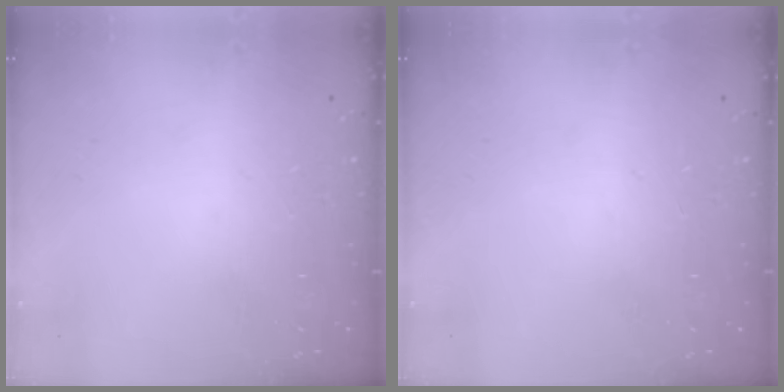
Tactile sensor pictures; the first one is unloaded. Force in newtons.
{"total": 0.0}